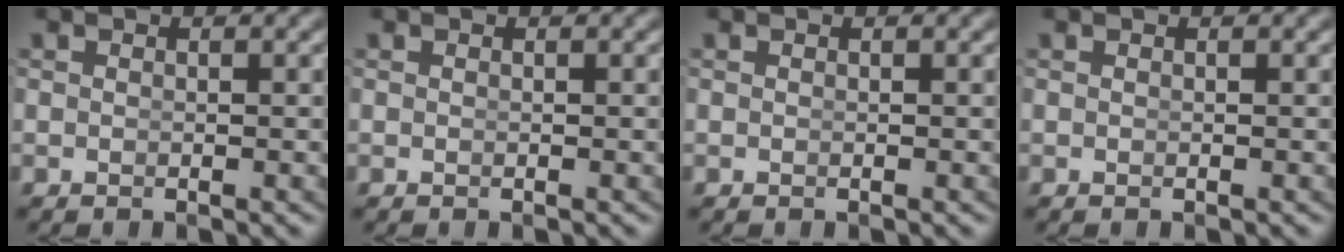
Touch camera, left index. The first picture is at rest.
{"total": 0.0}
{"total": 0.0}
{"total": 0.0}